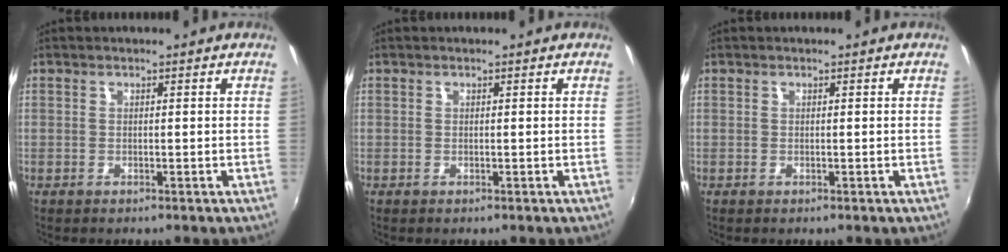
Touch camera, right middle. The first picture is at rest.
{"total": 0.0}
{"total": 0.0}